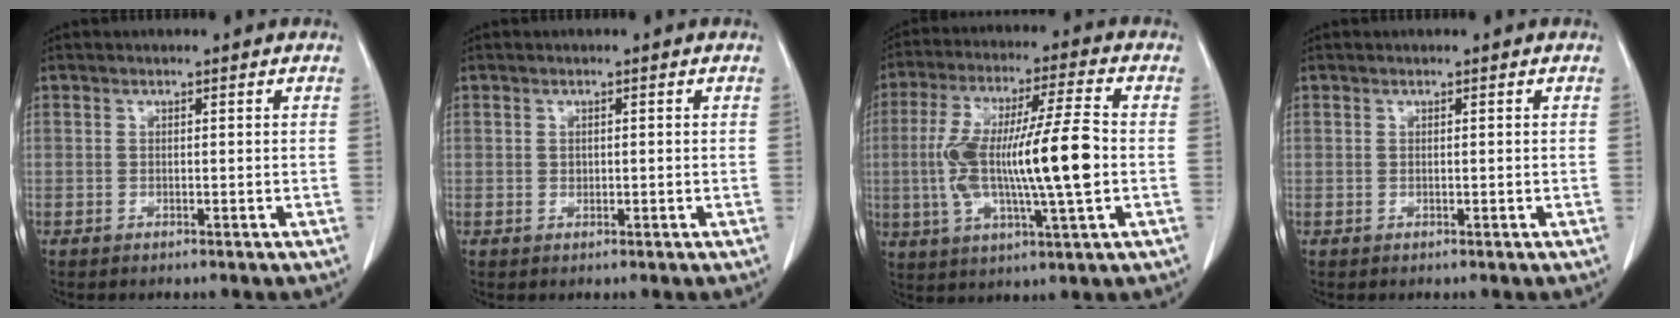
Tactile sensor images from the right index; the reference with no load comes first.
{"total": 1.1, "force": [0.0, 0.9, 0.6], "torque": [-0.014, 0.005, 0.002]}
{"total": 17.0, "force": [-1.3, 2.3, 16.8], "torque": [-0.319, 0.013, -0.021]}
{"total": 0.0}